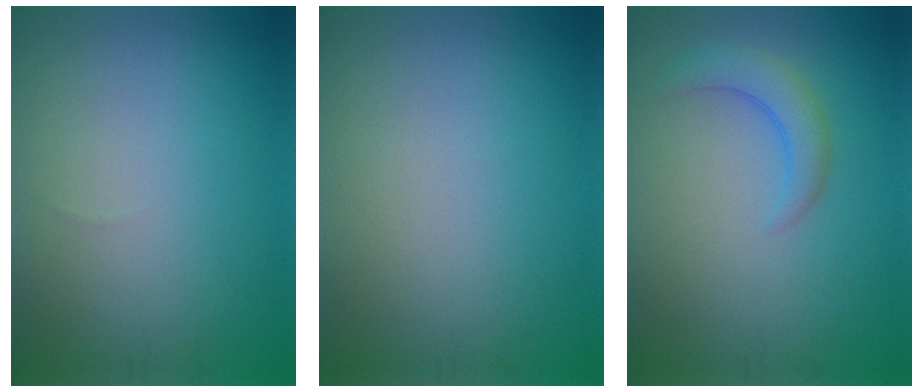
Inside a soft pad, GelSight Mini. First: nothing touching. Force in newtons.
{"total": 0.0}
{"total": 2.6, "press": 2.5, "slide": 0.3}